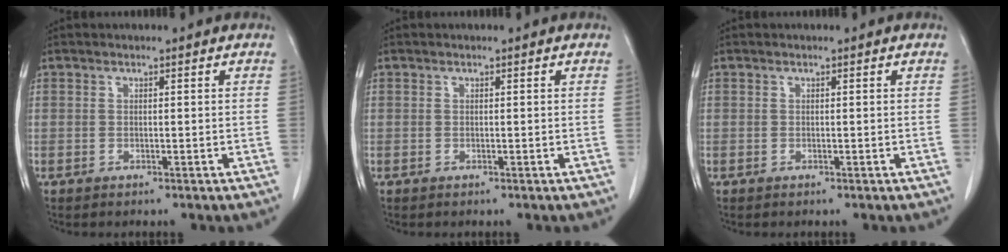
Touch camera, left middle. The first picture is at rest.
{"total": 0.0}
{"total": 0.0}